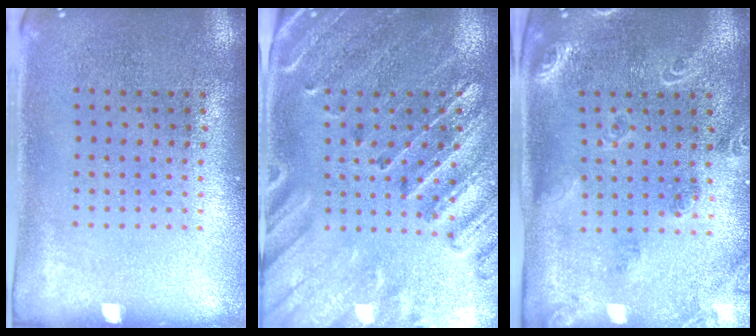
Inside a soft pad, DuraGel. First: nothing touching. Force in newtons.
{"total": 2.9, "press": 2.7, "slide": 0.9}
{"total": 1.8, "press": 1.7, "slide": 0.4}